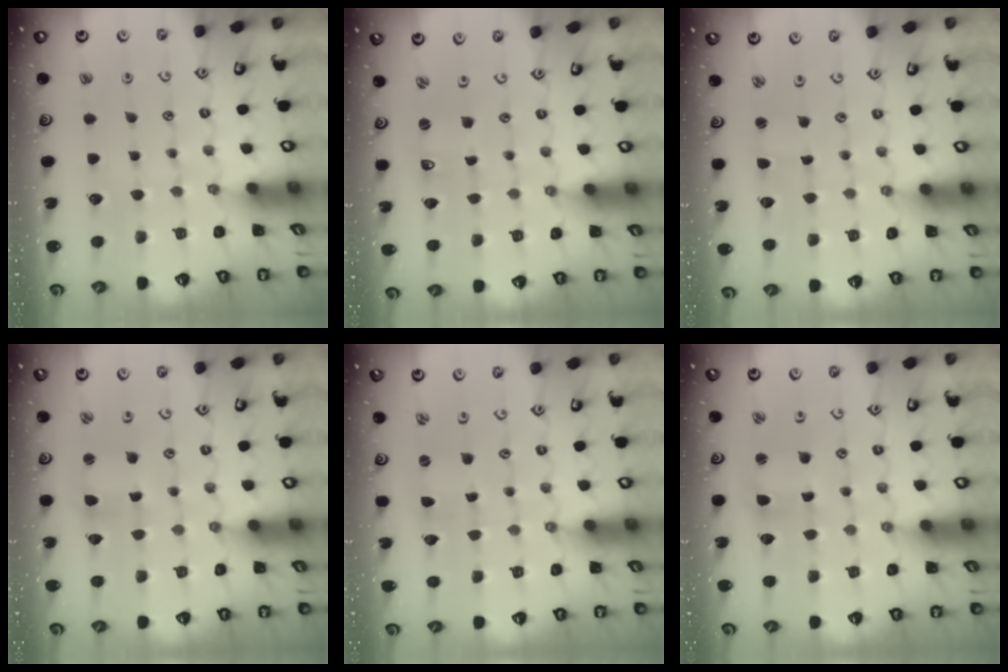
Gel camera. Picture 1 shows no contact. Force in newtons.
{"total": 2.0, "press": 2.0, "slide": 0.4}
{"total": 0.8, "press": 0.7, "slide": 0.3}
{"total": 1.6, "press": 1.6, "slide": 0.3}
{"total": 0.0}
{"total": 2.7, "press": 2.7, "slide": 0.3}